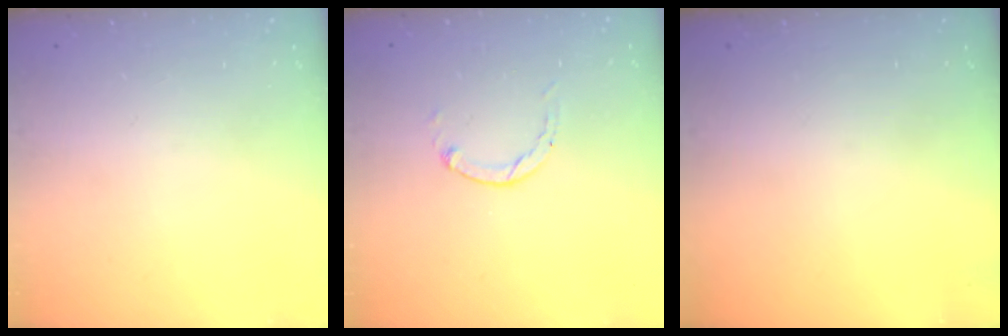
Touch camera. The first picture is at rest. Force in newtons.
{"total": 0.7, "press": 0.6, "slide": 0.2}
{"total": 0.0}